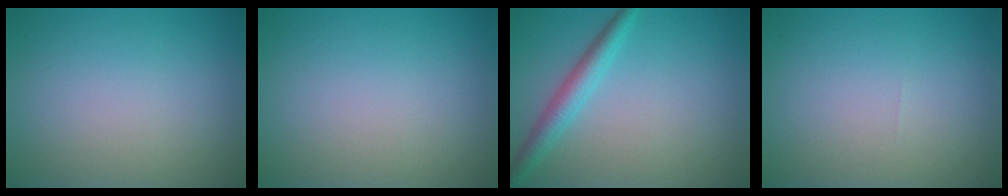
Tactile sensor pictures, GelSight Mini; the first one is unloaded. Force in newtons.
{"total": 0.0}
{"total": 2.9, "press": 2.9, "slide": 0.1}
{"total": 0.0}